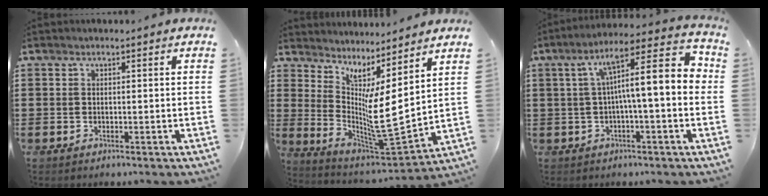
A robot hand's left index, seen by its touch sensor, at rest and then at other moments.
{"total": 6.8, "force": [0.8, 0.5, 6.7], "torque": [-0.129, -0.053, 0.007]}
{"total": 10.6, "force": [0.6, 1.7, 10.4], "torque": [-0.186, -0.012, 0.003]}